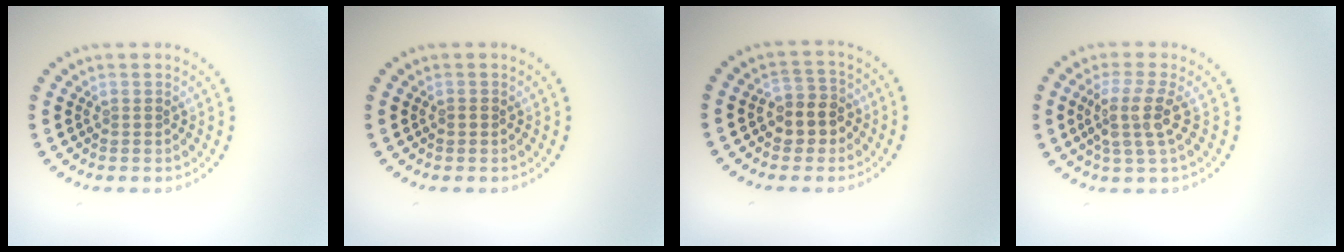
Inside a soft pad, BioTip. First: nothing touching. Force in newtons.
{"total": 0.7, "press": 0.7, "slide": 0.1}
{"total": 3.0, "press": 2.7, "slide": 1.2}
{"total": 3.4, "press": 2.6, "slide": 2.2}